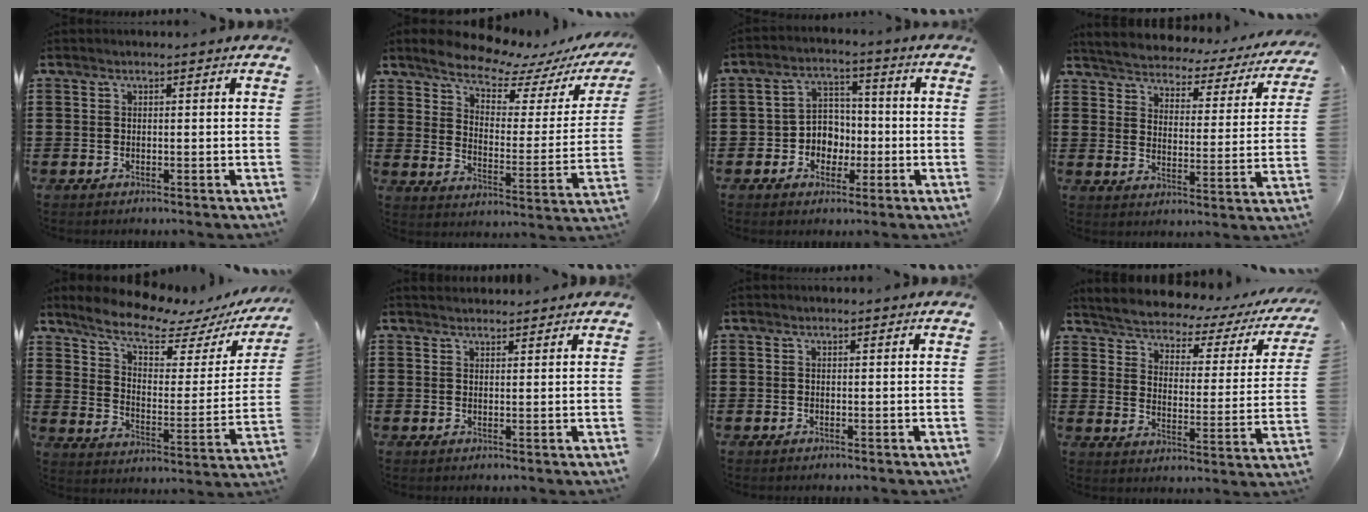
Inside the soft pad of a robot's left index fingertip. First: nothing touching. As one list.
[{"total": 8.0, "force": [7.3, 1.8, 2.8], "torque": [-0.069, -0.053, 0.124]}, {"total": 5.1, "force": [-1.7, 4.5, 1.6], "torque": [-0.044, 0.016, -0.034]}, {"total": 3.2, "force": [3.2, 0.1, 0.0], "torque": [-0.024, -0.032, 0.047]}, {"total": 9.6, "force": [8.0, 2.1, 5.0], "torque": [-0.114, -0.045, 0.136]}, {"total": 1.3, "force": [1.3, 0.2, 0.0], "torque": [-0.003, 0.001, 0.026]}, {"total": 0.0}, {"total": 2.9, "force": [2.8, 0.3, 0.6], "torque": [-0.035, -0.030, 0.037]}]